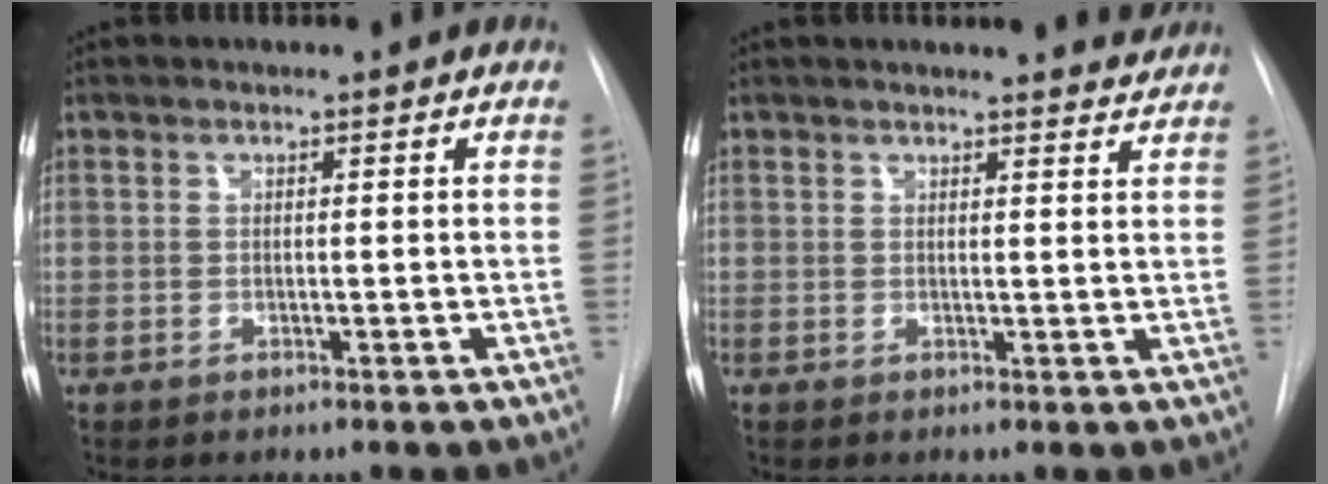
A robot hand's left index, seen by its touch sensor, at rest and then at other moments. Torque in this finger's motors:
{"motor_torque": [-0.34, 0.05, -0.15, -0.11]}